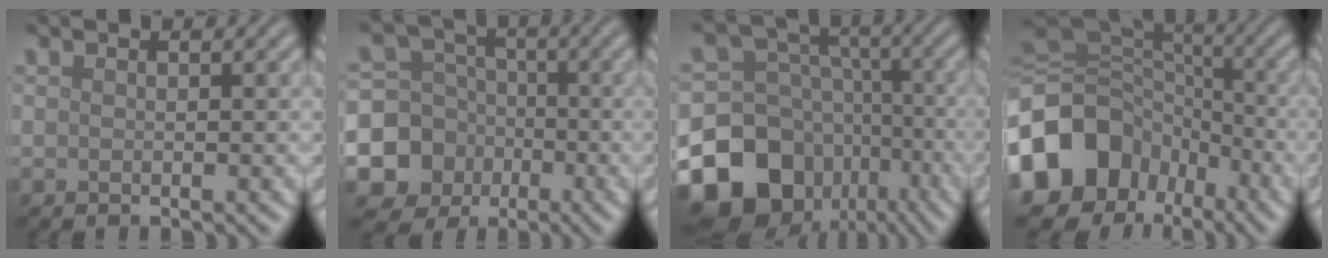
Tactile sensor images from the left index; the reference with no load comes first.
{"total": 10.2, "force": [-3.3, 9.4, 2.3], "torque": [-0.059, -0.021, -0.088]}
{"total": 16.2, "force": [-7.8, 12.5, 6.7], "torque": [-0.149, -0.023, -0.140]}
{"total": 16.5, "force": [-6.3, 13.5, 7.0], "torque": [-0.186, -0.007, -0.131]}